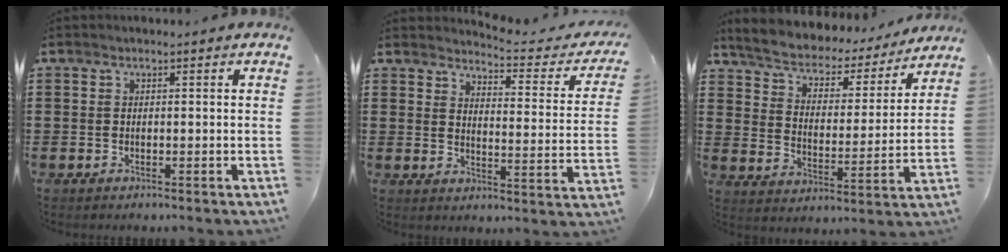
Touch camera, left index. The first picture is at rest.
{"total": 3.8, "force": [3.6, -0.2, 1.2], "torque": [-0.028, -0.034, 0.053]}
{"total": 4.3, "force": [4.0, 1.3, 1.0], "torque": [-0.044, -0.030, 0.060]}